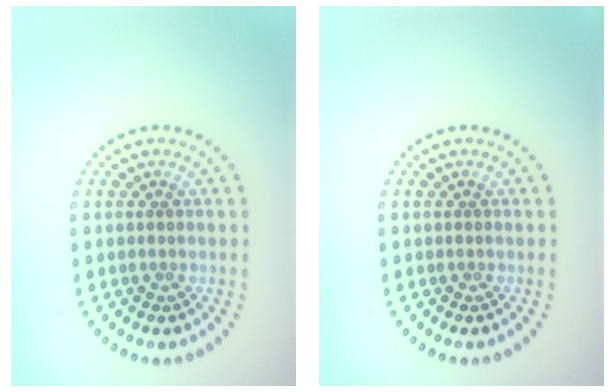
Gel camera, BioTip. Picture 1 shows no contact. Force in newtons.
{"total": 0.0}